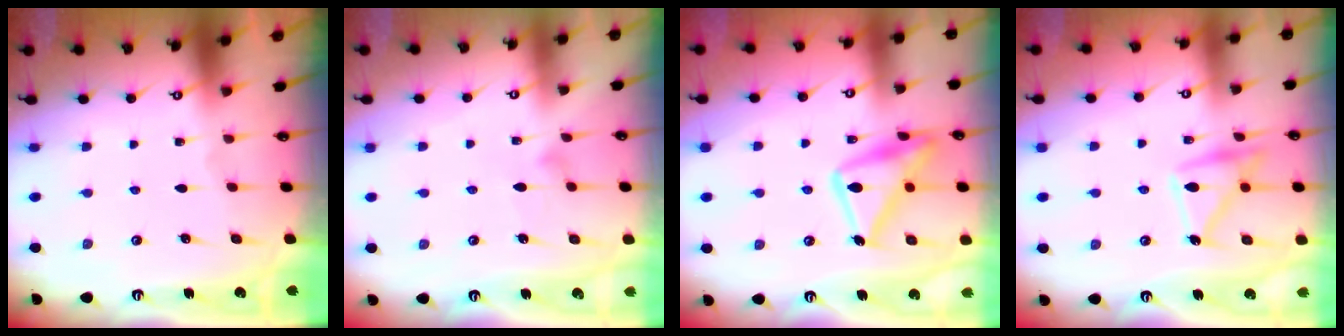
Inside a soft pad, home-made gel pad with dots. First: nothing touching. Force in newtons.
{"total": 6.4, "press": 6.4, "slide": 0.4}
{"total": 17.8, "press": 17.7, "slide": 1.1}
{"total": 15.5, "press": 15.4, "slide": 1.1}